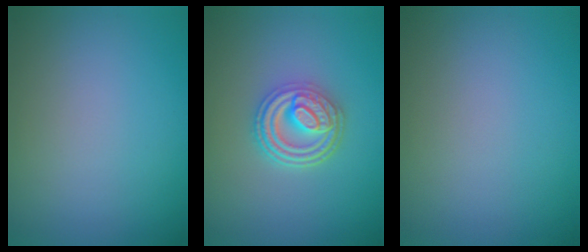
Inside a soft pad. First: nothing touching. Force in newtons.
{"total": 4.8, "press": 3.7, "slide": 3.0}
{"total": 0.0}